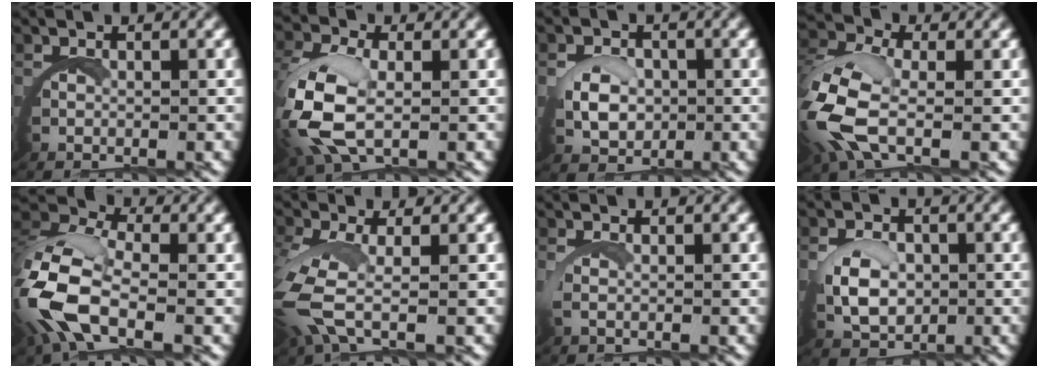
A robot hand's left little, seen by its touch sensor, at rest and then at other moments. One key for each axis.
{"total": 6.6, "fx": 0.2, "fy": 4.2, "fz": 5.1, "tx": -0.147, "ty": -0.012, "tz": 0.012}
{"total": 2.4, "fx": 0.6, "fy": 1.6, "fz": 1.7, "tx": -0.033, "ty": -0.005, "tz": 0.014}
{"total": 5.7, "fx": 0.0, "fy": 2.9, "fz": 4.9, "tx": -0.137, "ty": -0.010, "tz": 0.003}
{"total": 8.0, "fx": 0.2, "fy": 4.5, "fz": 6.5, "tx": -0.173, "ty": -0.016, "tz": 0.007}
{"total": 4.0, "fx": 0.3, "fy": 1.4, "fz": 3.8, "tx": -0.115, "ty": -0.018, "tz": 0.015}
{"total": 1.4, "fx": 0.2, "fy": 0.0, "fz": 1.4, "tx": -0.034, "ty": -0.001, "tz": 0.004}
{"total": 3.2, "fx": 0.6, "fy": 2.1, "fz": 2.4, "tx": -0.053, "ty": -0.007, "tz": 0.016}